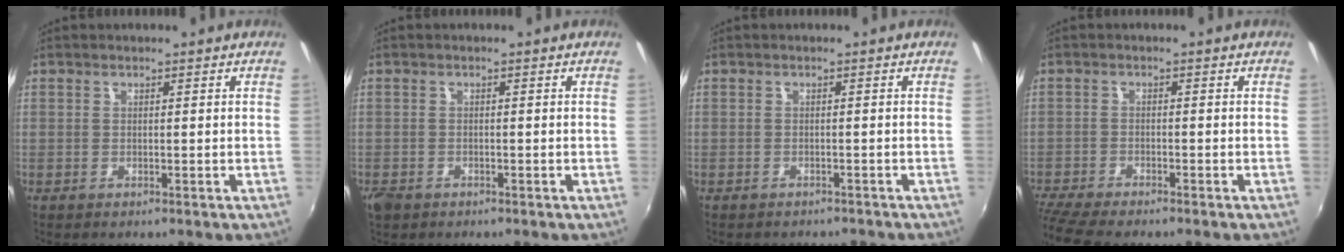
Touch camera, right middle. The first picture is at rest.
{"total": 2.7, "force": [-1.8, 1.6, 1.3], "torque": [-0.030, -0.008, -0.033]}
{"total": 3.0, "force": [-2.7, 1.0, 0.8], "torque": [-0.018, -0.012, -0.034]}
{"total": 8.0, "force": [-7.1, 0.9, 3.6], "torque": [-0.103, -0.035, -0.125]}